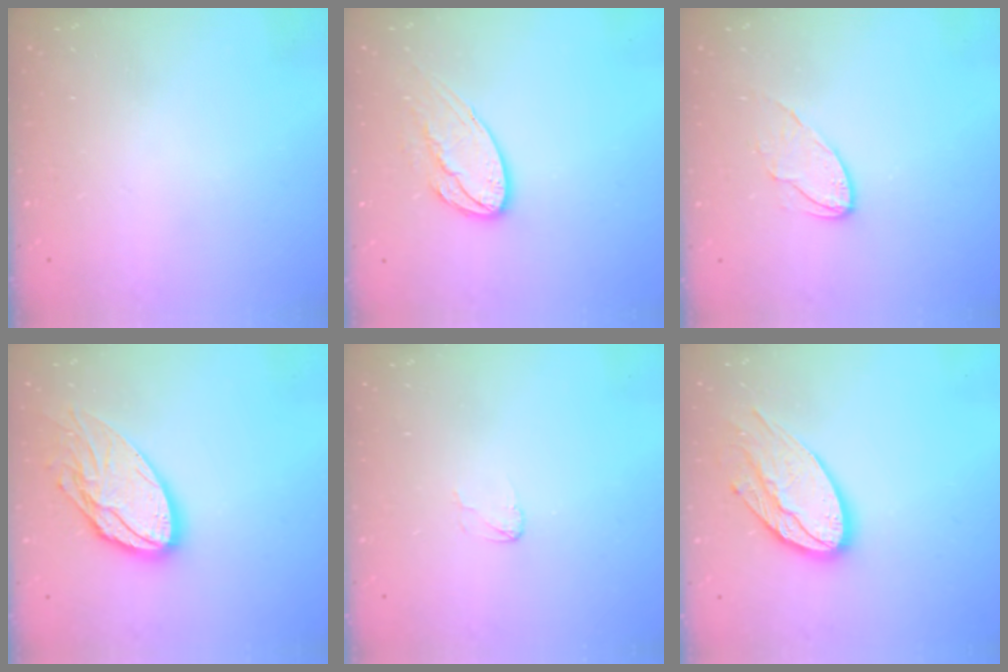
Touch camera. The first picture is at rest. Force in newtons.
{"total": 12.3, "press": 12.2, "slide": 1.0}
{"total": 7.2, "press": 7.2, "slide": 0.2}
{"total": 16.0, "press": 16.0, "slide": 1.6}
{"total": 2.7, "press": 2.7, "slide": 0.2}
{"total": 15.8, "press": 15.8, "slide": 1.2}